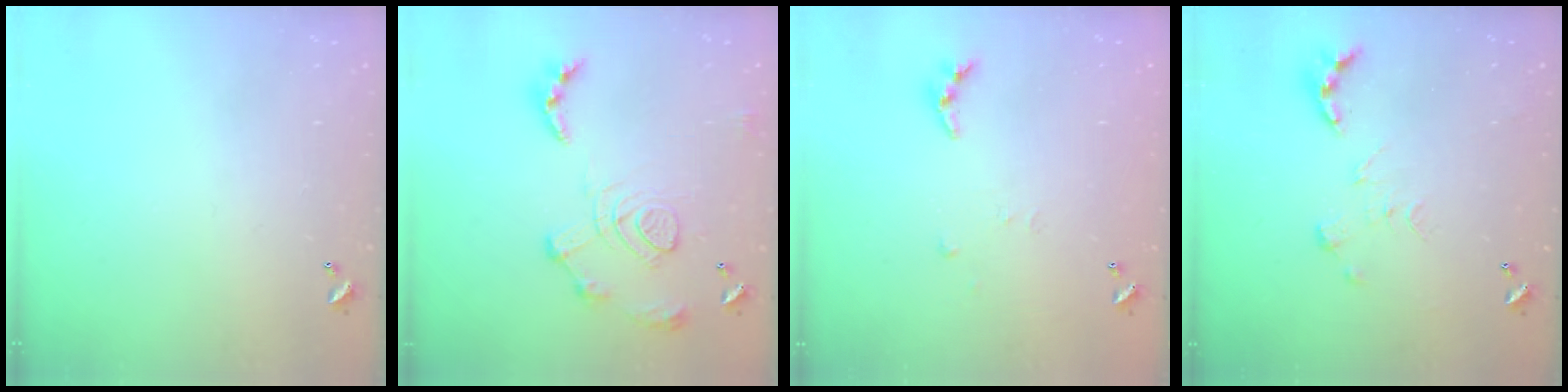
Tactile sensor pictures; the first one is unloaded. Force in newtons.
{"total": 13.9, "press": 13.8, "slide": 1.5}
{"total": 4.7, "press": 4.7, "slide": 0.3}
{"total": 0.0}